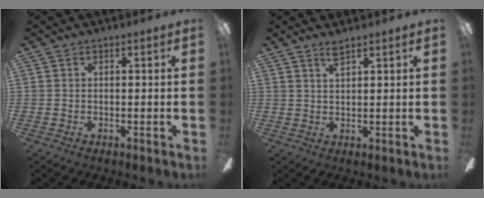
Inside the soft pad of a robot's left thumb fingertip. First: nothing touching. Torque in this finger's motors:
{"motor_torque": [-0.10, -0.05, -0.37, 0.07, 0.07]}